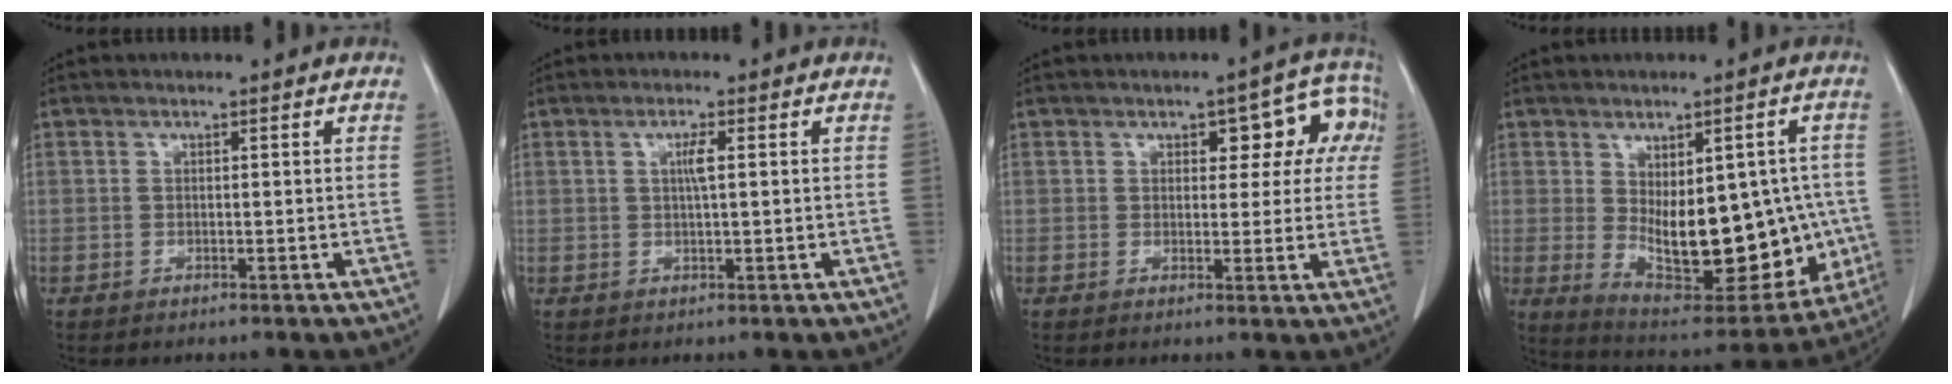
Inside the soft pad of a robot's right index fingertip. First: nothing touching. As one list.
[{"total": 1.9, "force": [0.4, -0.1, 1.9], "torque": [-0.038, 0.001, 0.006]}, {"total": 7.5, "force": [2.4, 3.9, 5.9], "torque": [-0.050, 0.032, 0.026]}, {"total": 19.6, "force": [-1.9, 9.3, 17.1], "torque": [-0.237, -0.003, 0.006]}]